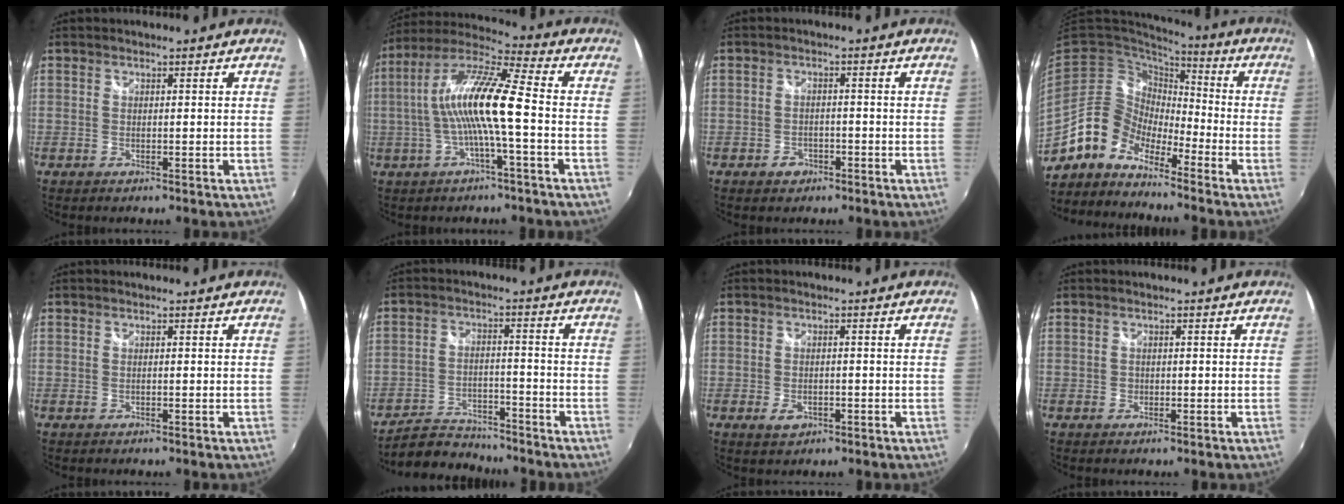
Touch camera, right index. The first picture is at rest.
{"total": 13.7, "force": [-1.5, 1.2, 13.6], "torque": [-0.250, 0.012, -0.031]}
{"total": 3.1, "force": [-1.9, 2.3, 0.8], "torque": [-0.024, 0.003, -0.031]}
{"total": 10.7, "force": [-8.4, 6.0, 3.0], "torque": [-0.054, 0.027, -0.170]}
{"total": 0.0}
{"total": 9.3, "force": [-8.4, 3.3, 2.1], "torque": [-0.073, 0.001, -0.136]}
{"total": 3.0, "force": [-1.4, 2.0, 1.7], "torque": [-0.033, -0.005, -0.022]}
{"total": 0.9, "force": [-0.3, 0.8, 0.1], "torque": [-0.001, -0.002, -0.004]}